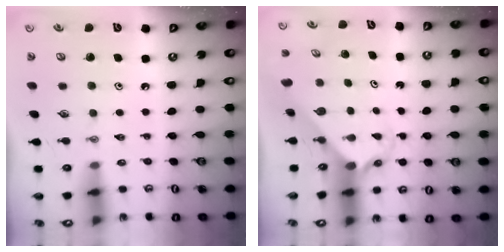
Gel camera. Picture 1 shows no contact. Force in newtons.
{"total": 2.4, "press": 2.4, "slide": 0.2}